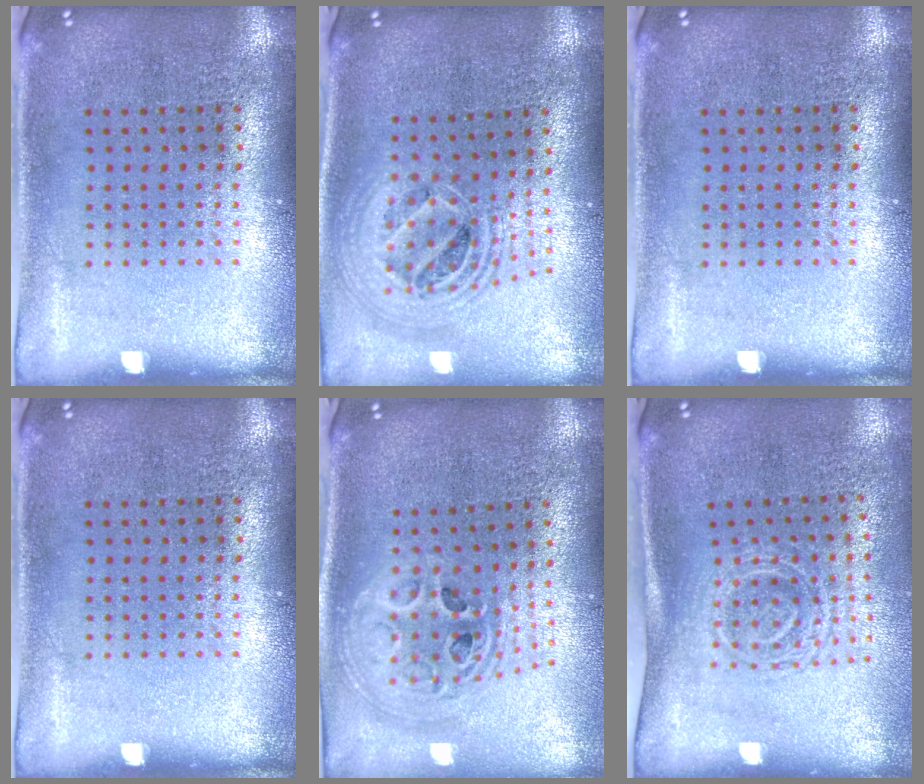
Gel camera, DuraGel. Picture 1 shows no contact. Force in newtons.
{"total": 2.3, "press": 1.7, "slide": 1.5}
{"total": 0.0}
{"total": 0.0}
{"total": 2.4, "press": 1.8, "slide": 1.6}
{"total": 1.7, "press": 1.3, "slide": 1.1}